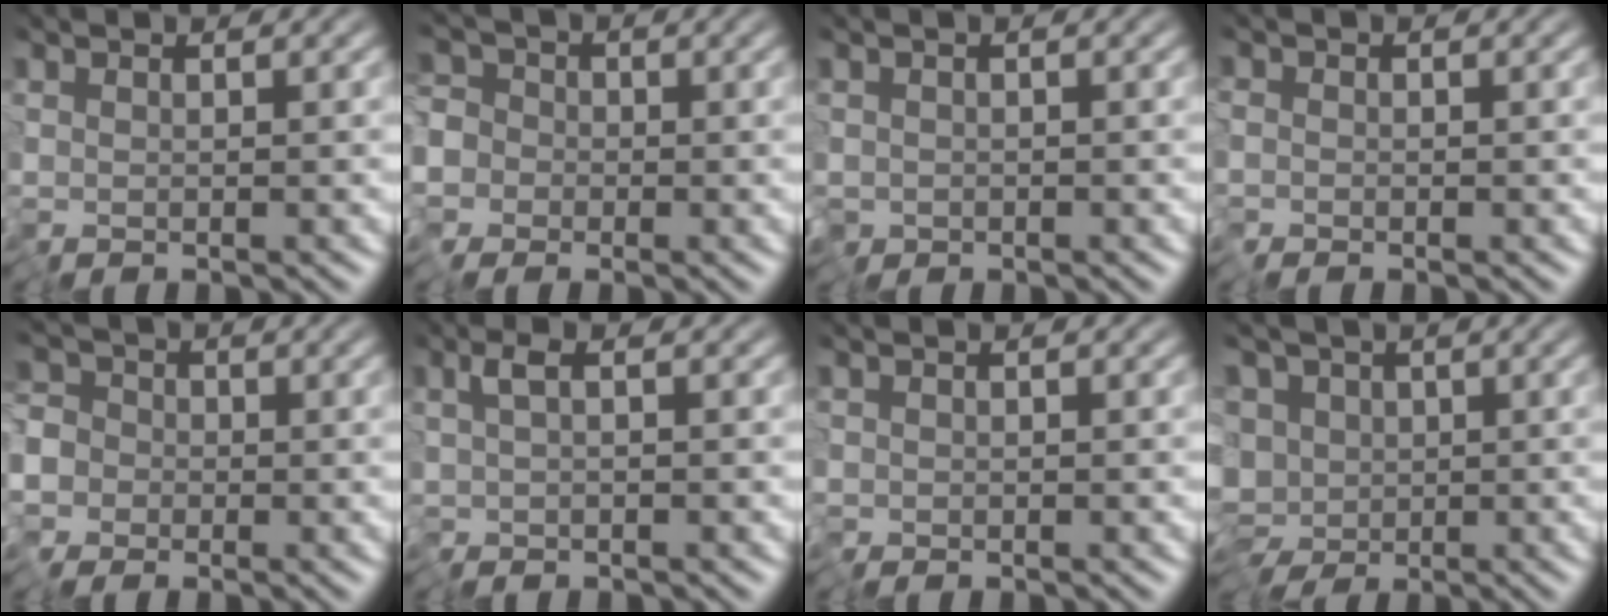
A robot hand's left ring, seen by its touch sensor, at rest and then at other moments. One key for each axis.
{"total": 5.9, "fx": -1.6, "fy": 5.5, "fz": 1.5, "tx": -0.034, "ty": 0.017, "tz": -0.063}
{"total": 0.9, "fx": -0.3, "fy": 0.8, "fz": 0.3, "tx": -0.007, "ty": -0.004, "tz": -0.007}
{"total": 0.7, "fx": -0.6, "fy": 0.4, "fz": -0.2, "tx": 0.007, "ty": -0.003, "tz": -0.012}
{"total": 5.4, "fx": -1.8, "fy": 4.9, "fz": 1.4, "tx": -0.028, "ty": 0.011, "tz": -0.065}
{"total": 1.5, "fx": -0.2, "fy": 0.6, "fz": 1.4, "tx": -0.032, "ty": -0.002, "tz": -0.008}
{"total": 0.0}
{"total": 8.5, "fx": -2.0, "fy": 6.7, "fz": 4.8, "tx": -0.059, "ty": -0.014, "tz": -0.049}